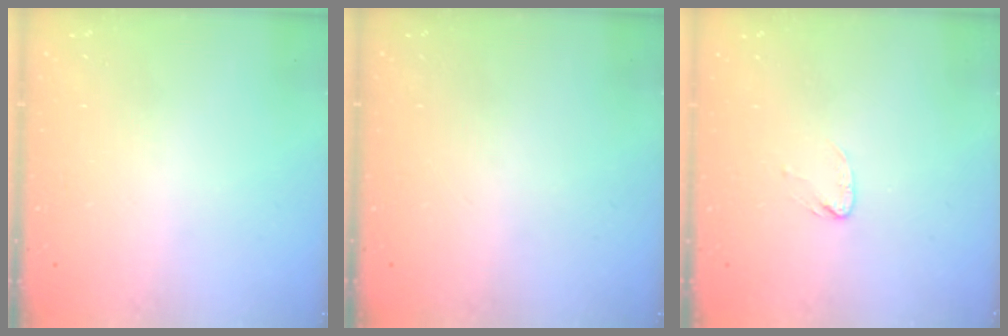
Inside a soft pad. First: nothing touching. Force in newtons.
{"total": 0.0}
{"total": 2.7, "press": 2.7, "slide": 0.2}